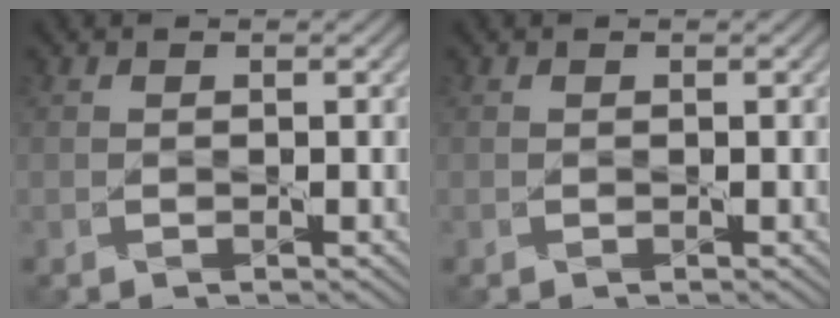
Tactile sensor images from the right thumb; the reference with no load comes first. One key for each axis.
{"total": 0.0}